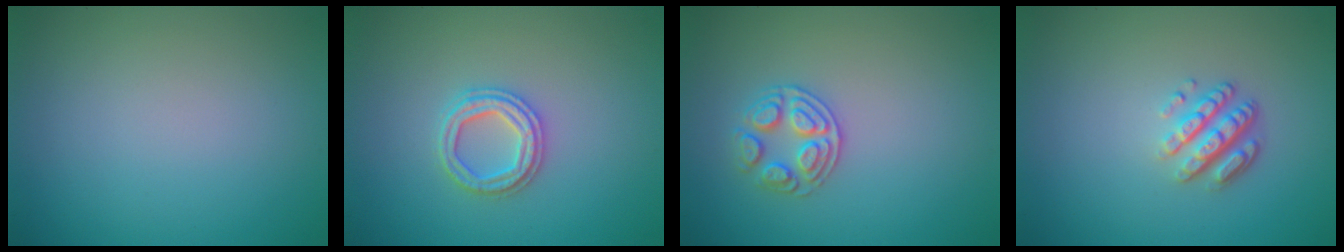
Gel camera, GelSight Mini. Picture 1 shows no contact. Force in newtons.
{"total": 2.4, "press": 2.4, "slide": 0.3}
{"total": 2.6, "press": 2.5, "slide": 0.8}
{"total": 3.6, "press": 2.6, "slide": 2.4}